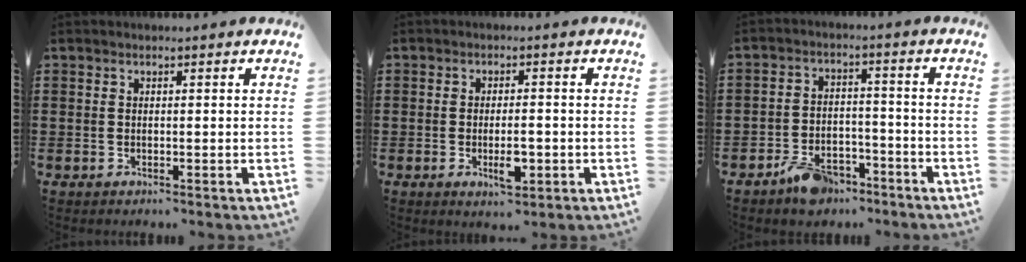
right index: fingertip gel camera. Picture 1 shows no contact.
{"total": 4.5, "force": [-1.3, 1.6, 4.0], "torque": [-0.073, 0.002, -0.024]}
{"total": 5.4, "force": [-4.2, 2.6, 2.1], "torque": [-0.046, 0.017, -0.082]}